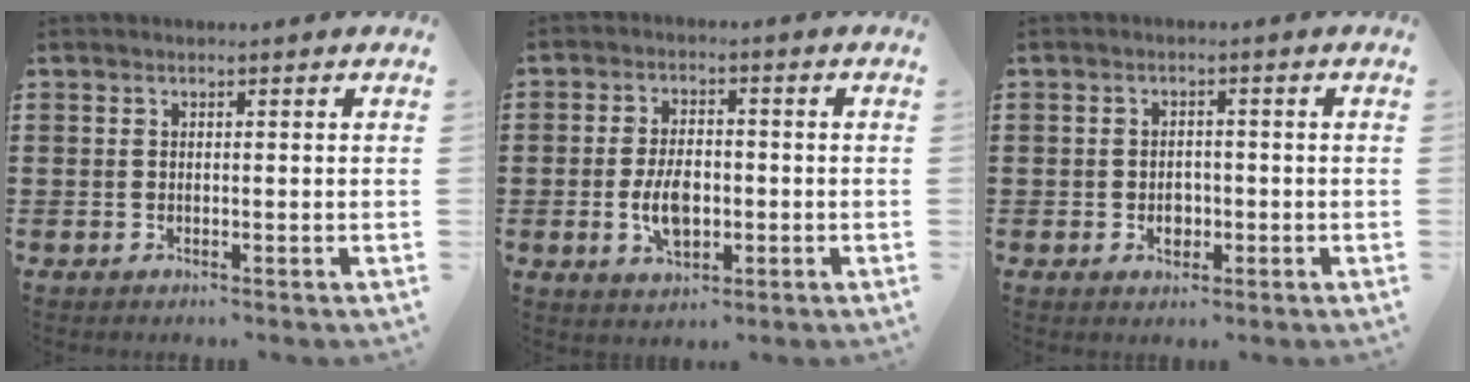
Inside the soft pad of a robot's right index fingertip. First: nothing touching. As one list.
[{"total": 6.4, "force": [-1.1, 3.7, 5.1], "torque": [-0.102, -0.001, -0.025]}, {"total": 2.5, "force": [-0.7, 1.9, 1.4], "torque": [-0.023, 0.000, -0.017]}]